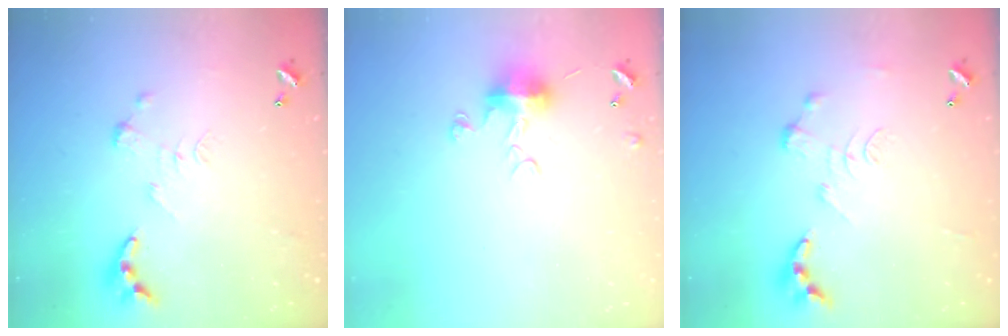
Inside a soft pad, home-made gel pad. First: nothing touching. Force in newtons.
{"total": 7.4, "press": 7.4, "slide": 1.0}
{"total": 0.0}